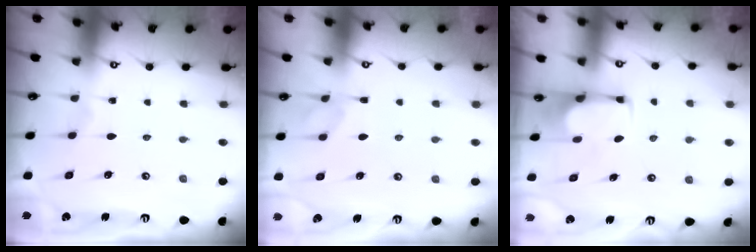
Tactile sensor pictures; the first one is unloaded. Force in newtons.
{"total": 1.2, "press": 0.5, "slide": 1.1}
{"total": 2.9, "press": 2.9, "slide": 0.5}